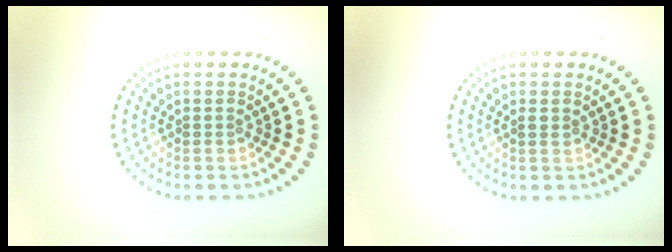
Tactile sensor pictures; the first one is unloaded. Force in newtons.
{"total": 0.5, "press": 0.3, "slide": 0.4}